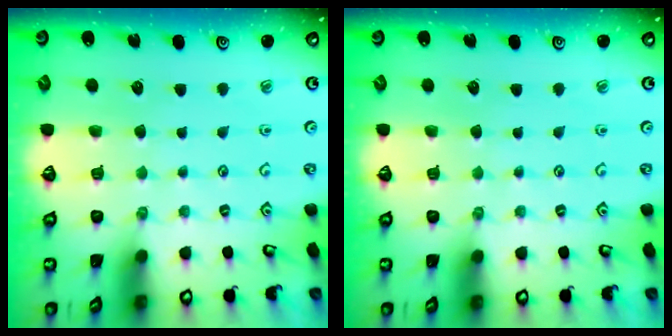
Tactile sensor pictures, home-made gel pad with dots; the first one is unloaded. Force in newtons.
{"total": 0.0}